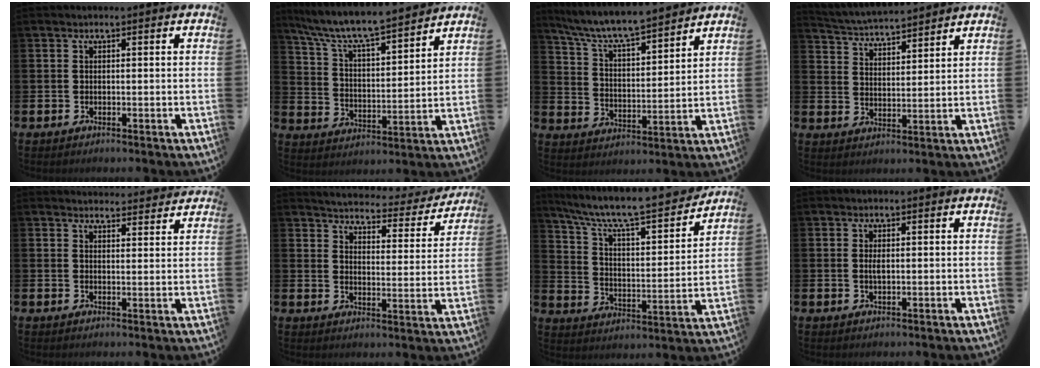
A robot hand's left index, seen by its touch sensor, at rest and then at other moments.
{"total": 8.4, "force": [7.9, 0.7, 2.6], "torque": [-0.087, -0.060, 0.136]}
{"total": 7.7, "force": [7.4, 0.5, 2.2], "torque": [-0.078, -0.056, 0.128]}
{"total": 4.6, "force": [4.6, 0.4, 0.2], "torque": [-0.025, -0.034, 0.080]}
{"total": 3.4, "force": [3.3, 0.5, -0.1], "torque": [0.007, -0.024, 0.058]}
{"total": 4.1, "force": [3.9, 0.8, 0.7], "torque": [-0.029, -0.037, 0.059]}
{"total": 9.2, "force": [8.1, 1.5, 4.1], "torque": [-0.107, -0.062, 0.132]}
{"total": 1.2, "force": [0.2, 0.4, 1.1], "torque": [-0.018, 0.002, 0.002]}